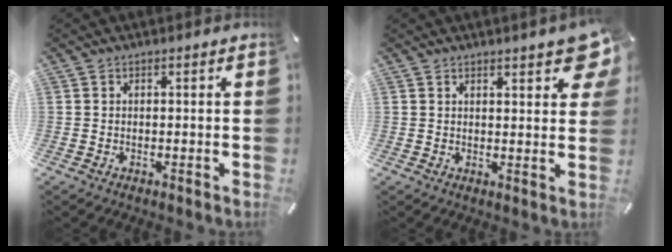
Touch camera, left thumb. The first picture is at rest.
{"total": 6.4, "force": [4.5, 2.1, 4.0], "torque": [-0.048, -0.027, 0.075]}